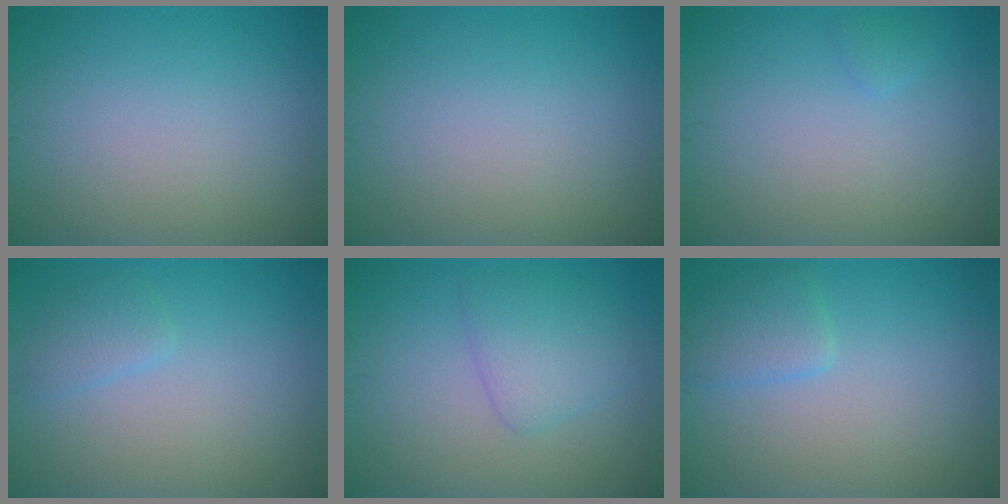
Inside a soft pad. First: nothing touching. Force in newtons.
{"total": 0.0}
{"total": 0.7, "press": 0.7, "slide": 0.0}
{"total": 1.4, "press": 1.4, "slide": 0.2}
{"total": 3.0, "press": 3.0, "slide": 0.2}
{"total": 2.1, "press": 2.1, "slide": 0.2}